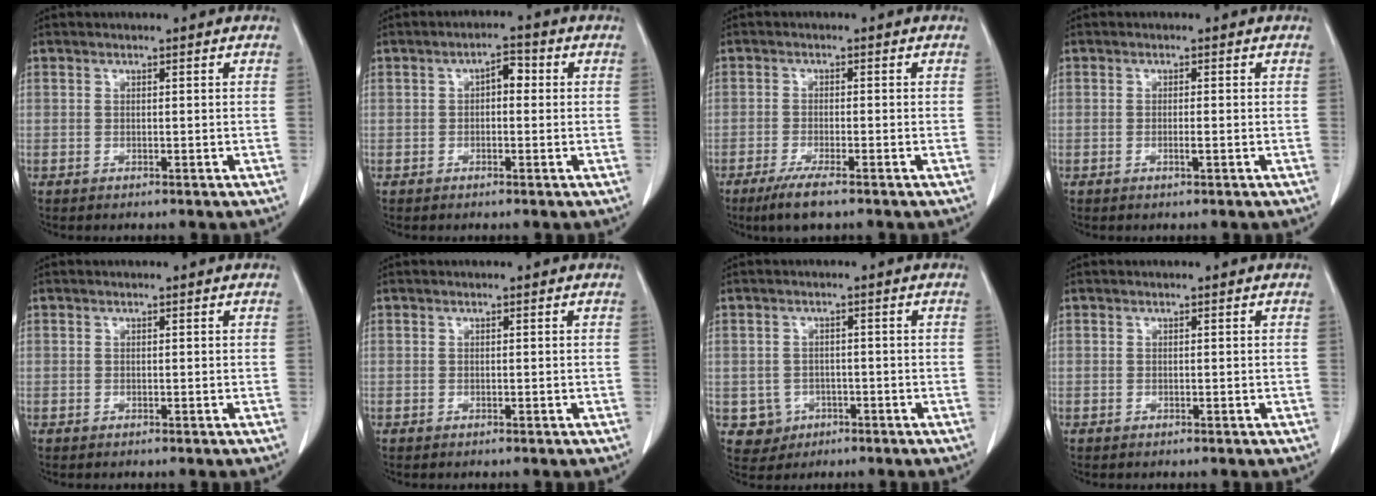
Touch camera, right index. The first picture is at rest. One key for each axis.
{"total": 3.0, "fx": 0.3, "fy": 1.5, "fz": 2.6, "tx": -0.036, "ty": 0.014, "tz": 0.001}
{"total": 4.9, "fx": -3.4, "fy": 0.4, "fz": 3.6, "tx": -0.069, "ty": -0.014, "tz": -0.060}
{"total": 1.1, "fx": -0.4, "fy": -0.1, "fz": 1.1, "tx": -0.022, "ty": -0.003, "tz": -0.007}
{"total": 0.0}
{"total": 0.0}
{"total": 3.9, "fx": -1.2, "fy": 3.7, "fz": 0.2, "tx": 0.002, "ty": 0.011, "tz": -0.011}
{"total": 0.0}